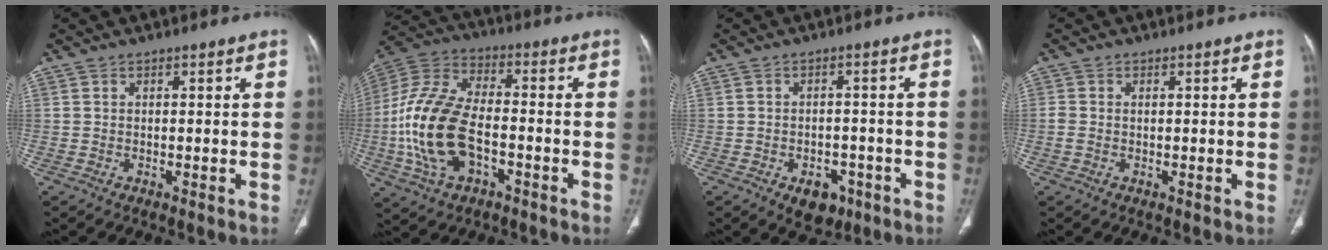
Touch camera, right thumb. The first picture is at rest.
{"total": 18.6, "force": [-4.3, 10.3, 14.8], "torque": [-0.315, 0.025, -0.078]}
{"total": 6.0, "force": [-3.1, 4.0, 3.2], "torque": [-0.022, 0.016, -0.036]}
{"total": 1.7, "force": [-0.1, 1.2, 1.2], "torque": [-0.041, 0.005, -0.002]}